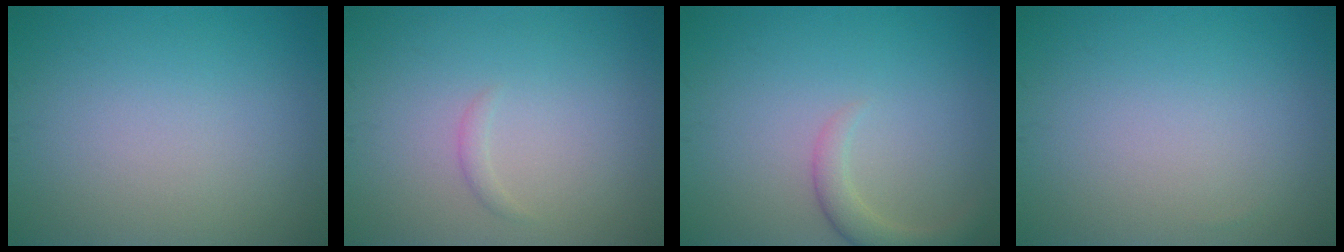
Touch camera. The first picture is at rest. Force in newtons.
{"total": 0.7, "press": 0.7, "slide": 0.0}
{"total": 2.3, "press": 2.3, "slide": 0.3}
{"total": 0.0}